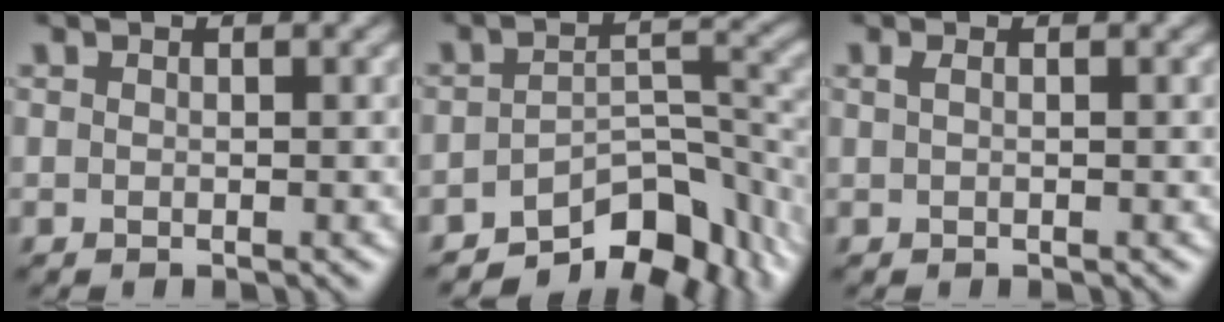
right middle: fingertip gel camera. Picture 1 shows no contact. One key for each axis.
{"total": 8.5, "fx": -6.5, "fy": 3.1, "fz": 4.5, "tx": -0.050, "ty": -0.008, "tz": -0.104}
{"total": 0.7, "fx": 0.2, "fy": 0.2, "fz": 0.6, "tx": -0.014, "ty": 0.004, "tz": 0.002}